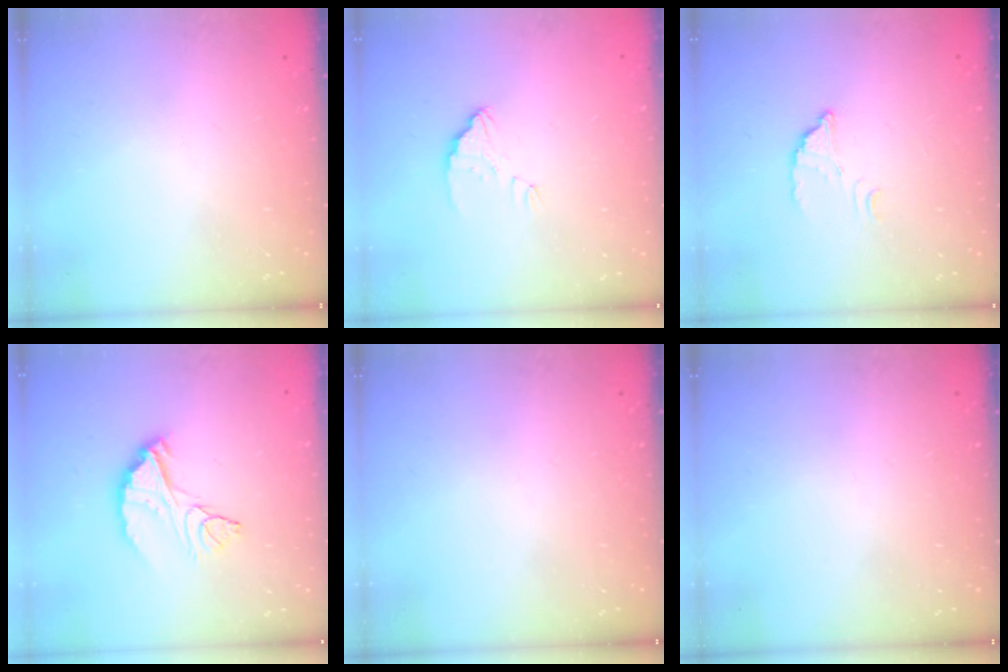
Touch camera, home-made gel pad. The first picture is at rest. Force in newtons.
{"total": 3.0, "press": 3.0, "slide": 0.2}
{"total": 2.5, "press": 2.5, "slide": 0.2}
{"total": 9.9, "press": 9.9, "slide": 0.8}
{"total": 0.0}
{"total": 0.0}